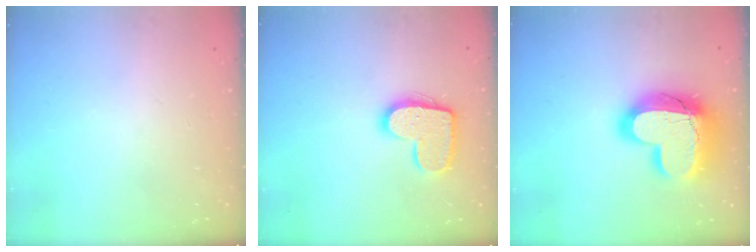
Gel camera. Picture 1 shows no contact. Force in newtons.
{"total": 13.5, "press": 13.5, "slide": 0.7}
{"total": 21.0, "press": 20.9, "slide": 1.5}